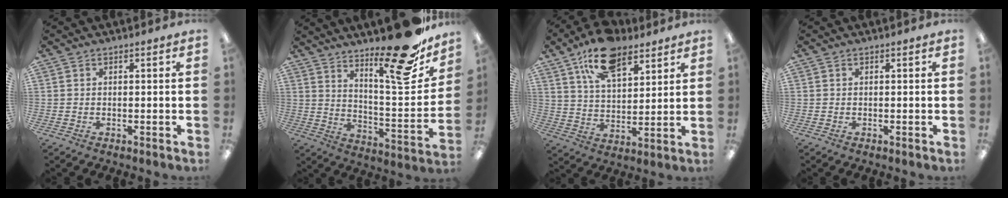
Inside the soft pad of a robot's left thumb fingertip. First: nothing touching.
{"total": 20.1, "force": [15.3, 4.9, 12.1], "torque": [-0.168, -0.118, 0.244]}
{"total": 14.9, "force": [9.7, 7.7, 8.3], "torque": [-0.135, -0.037, 0.175]}
{"total": 0.0}